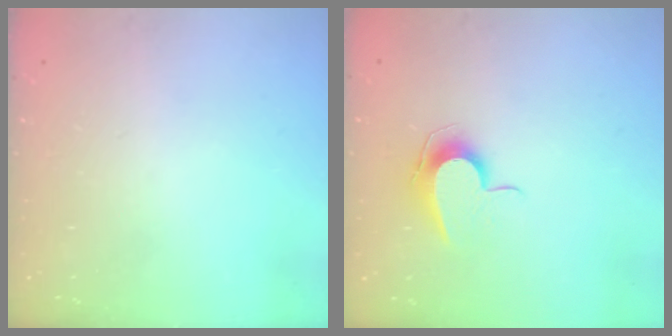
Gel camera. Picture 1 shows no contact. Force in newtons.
{"total": 8.4, "press": 8.3, "slide": 0.7}